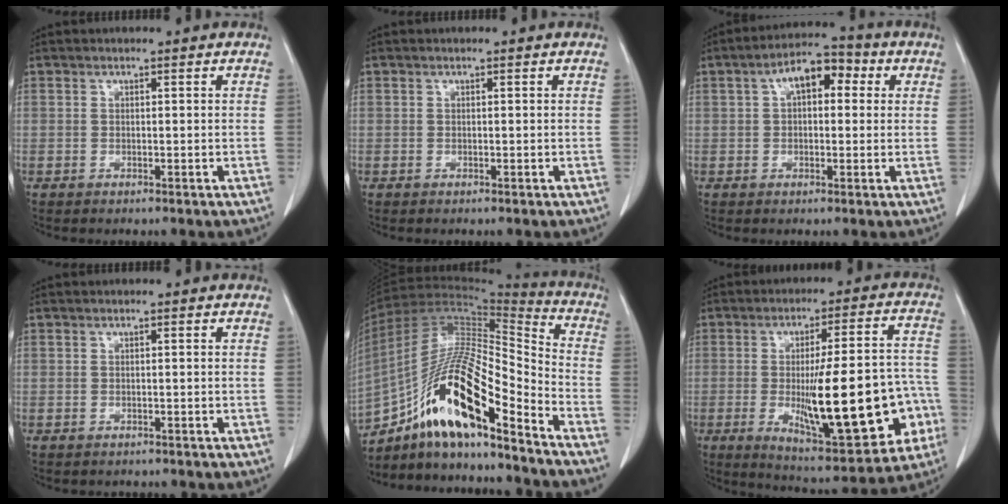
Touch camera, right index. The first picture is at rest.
{"total": 0.0}
{"total": 8.2, "force": [2.4, 4.0, 6.7], "torque": [-0.103, 0.042, 0.032]}
{"total": 1.0, "force": [-0.8, 0.5, 0.2], "torque": [-0.006, 0.001, -0.011]}
{"total": 22.8, "force": [-13.7, 4.1, 17.7], "torque": [-0.326, -0.004, -0.239]}
{"total": 22.3, "force": [-5.0, 5.1, 21.1], "torque": [-0.272, 0.014, -0.049]}